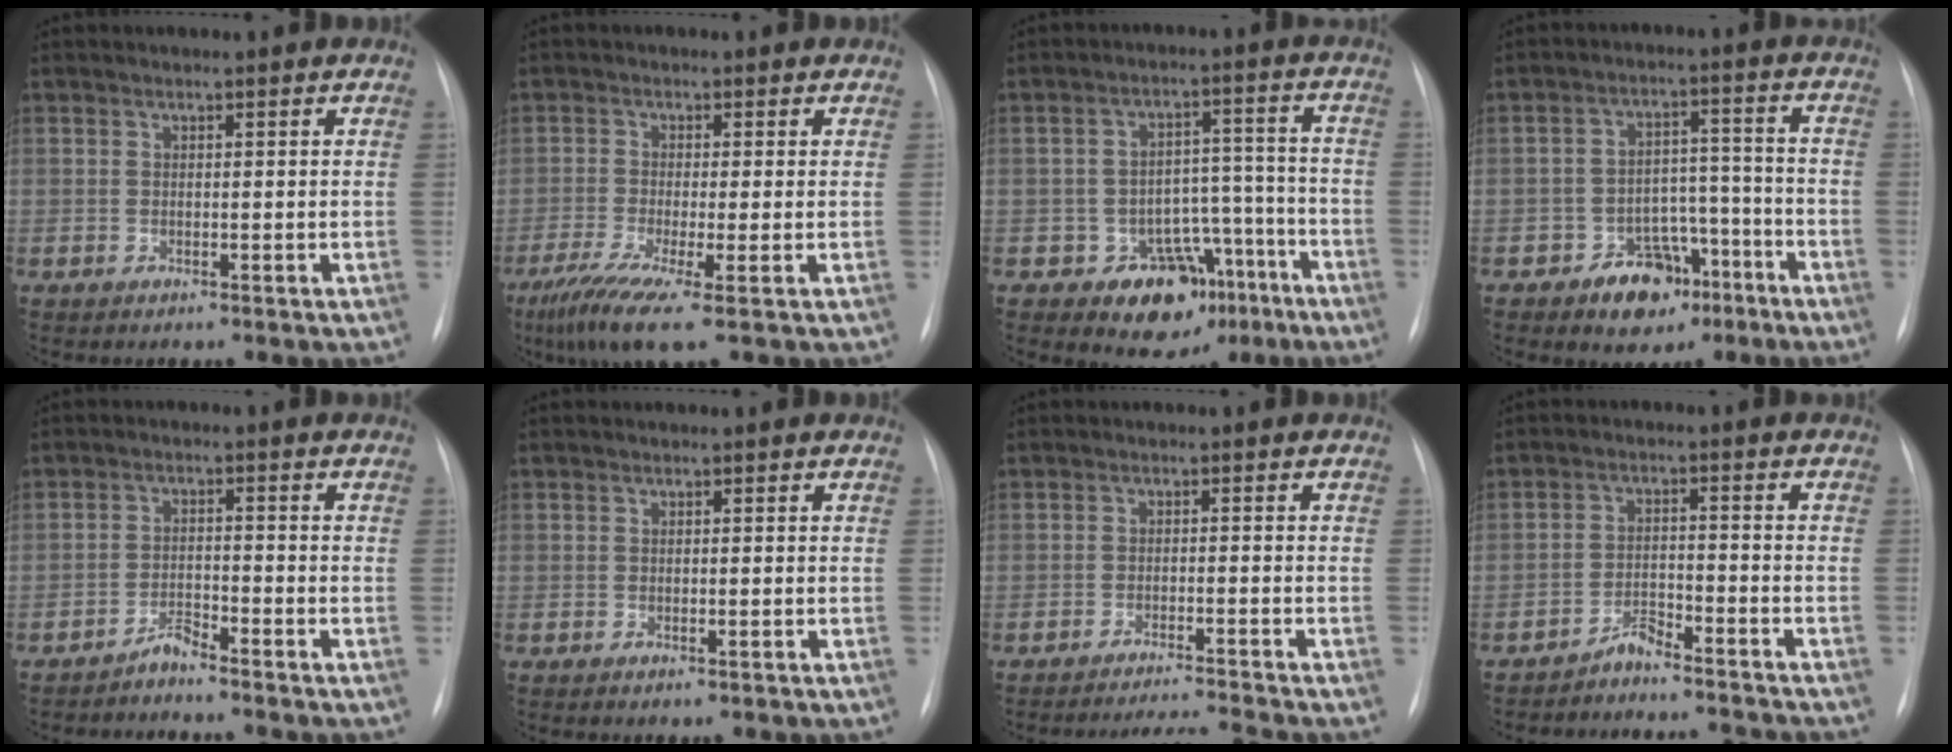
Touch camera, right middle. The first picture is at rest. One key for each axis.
{"total": 8.2, "fx": -4.6, "fy": 0.4, "fz": 6.8, "tx": -0.121, "ty": -0.025, "tz": -0.081}
{"total": 9.9, "fx": -5.5, "fy": 7.2, "fz": 3.8, "tx": -0.029, "ty": 0.043, "tz": -0.068}
{"total": 8.3, "fx": -4.9, "fy": 5.4, "fz": 3.9, "tx": -0.051, "ty": 0.031, "tz": -0.069}
{"total": 2.3, "fx": -2.2, "fy": -0.1, "fz": 0.3, "tx": -0.003, "ty": -0.006, "tz": -0.042}
{"total": 0.6, "fx": -0.2, "fy": 0.4, "fz": 0.4, "tx": -0.006, "ty": -0.001, "tz": -0.001}
{"total": 5.4, "fx": -4.8, "fy": -2.5, "fz": 0.0, "tx": -0.005, "ty": -0.002, "tz": -0.081}
{"total": 7.0, "fx": -6.9, "fy": 0.3, "fz": 0.7, "tx": -0.002, "ty": 0.016, "tz": -0.107}